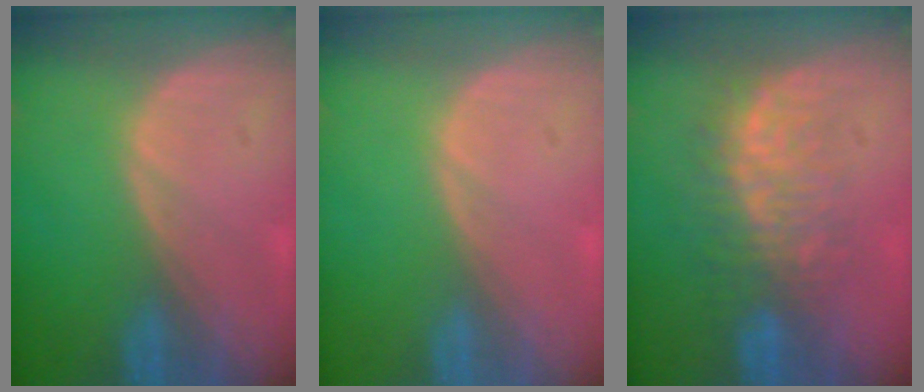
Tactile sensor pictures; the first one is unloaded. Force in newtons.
{"total": 0.0}
{"total": 7.6, "press": 7.5, "slide": 1.2}